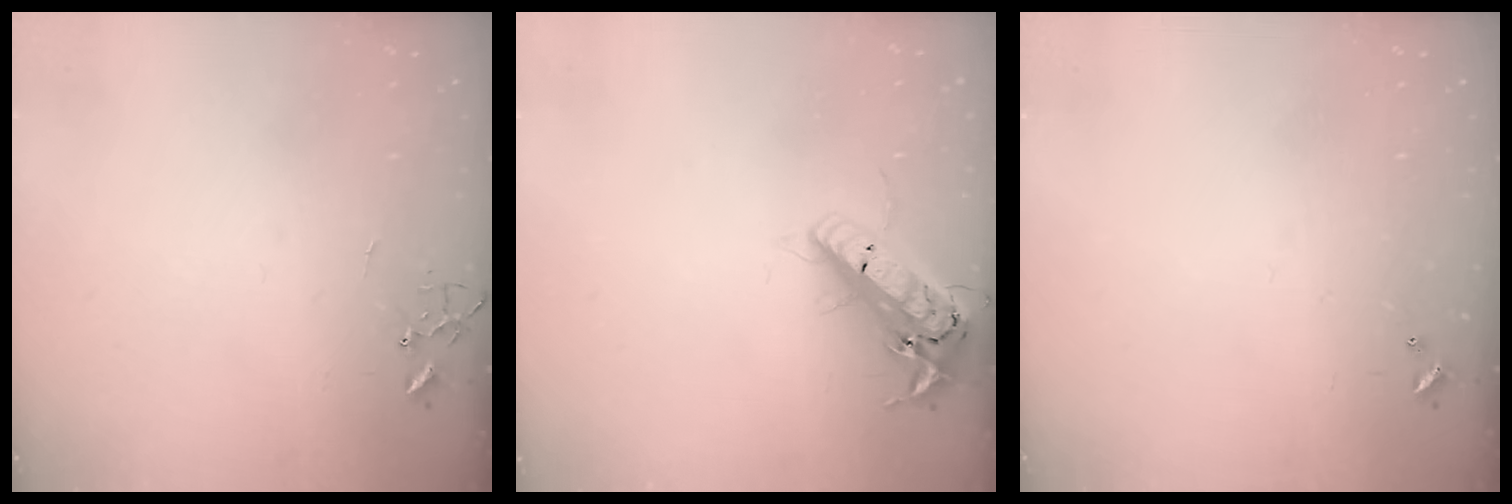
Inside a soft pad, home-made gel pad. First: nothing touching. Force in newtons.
{"total": 18.4, "press": 18.1, "slide": 3.2}
{"total": 0.0}